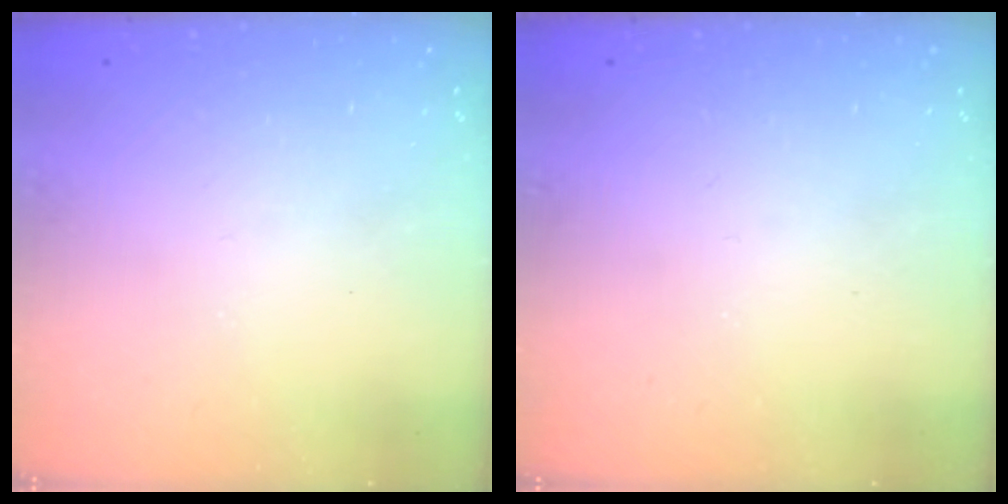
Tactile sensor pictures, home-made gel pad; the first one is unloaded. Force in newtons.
{"total": 0.0}